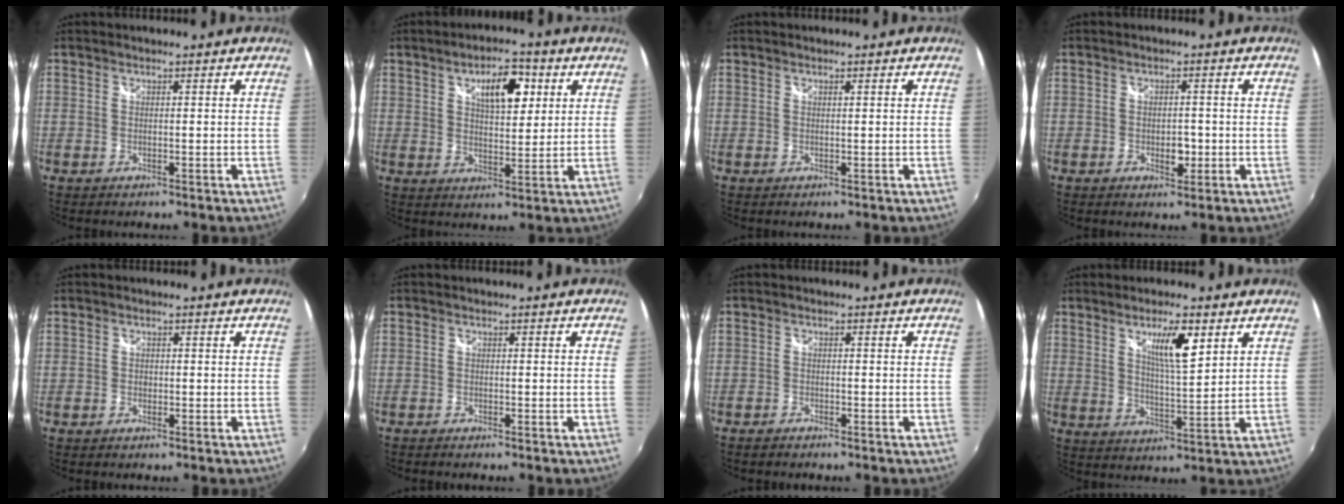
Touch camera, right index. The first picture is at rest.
{"total": 8.9, "force": [3.7, 3.9, 7.1], "torque": [-0.109, 0.018, 0.059]}
{"total": 0.0}
{"total": 2.7, "force": [-0.7, 1.7, 2.0], "torque": [-0.033, 0.003, -0.006]}
{"total": 0.6, "force": [-0.2, 0.6, 0.1], "torque": [-0.003, 0.002, -0.001]}
{"total": 1.3, "force": [-1.2, 0.1, 0.5], "torque": [-0.012, -0.006, -0.021]}
{"total": 1.6, "force": [-1.5, 0.4, 0.3], "torque": [-0.016, -0.002, -0.030]}
{"total": 7.5, "force": [3.9, 1.5, 6.2], "torque": [-0.102, -0.001, 0.068]}